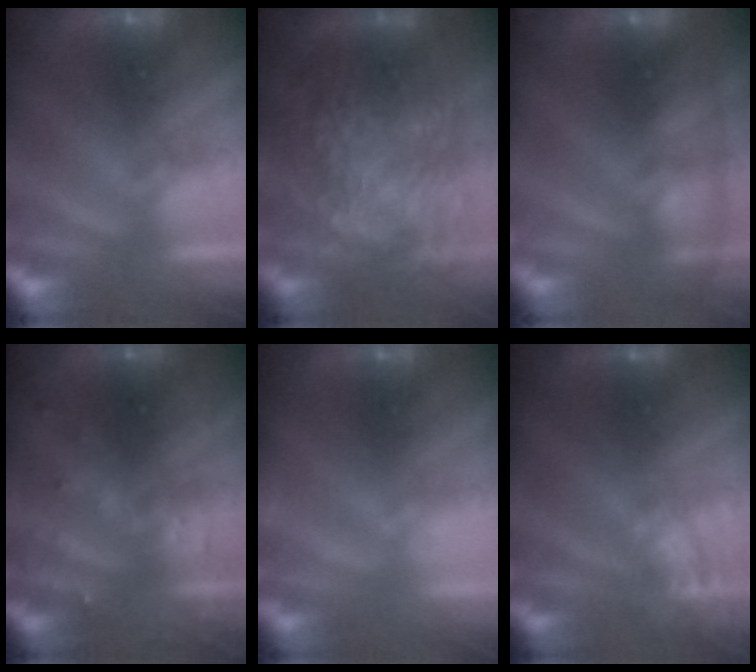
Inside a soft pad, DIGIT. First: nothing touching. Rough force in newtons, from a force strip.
{"total": 13.2}
{"total": 9.1}
{"total": 3.6}
{"total": 3.5}
{"total": 3.6}